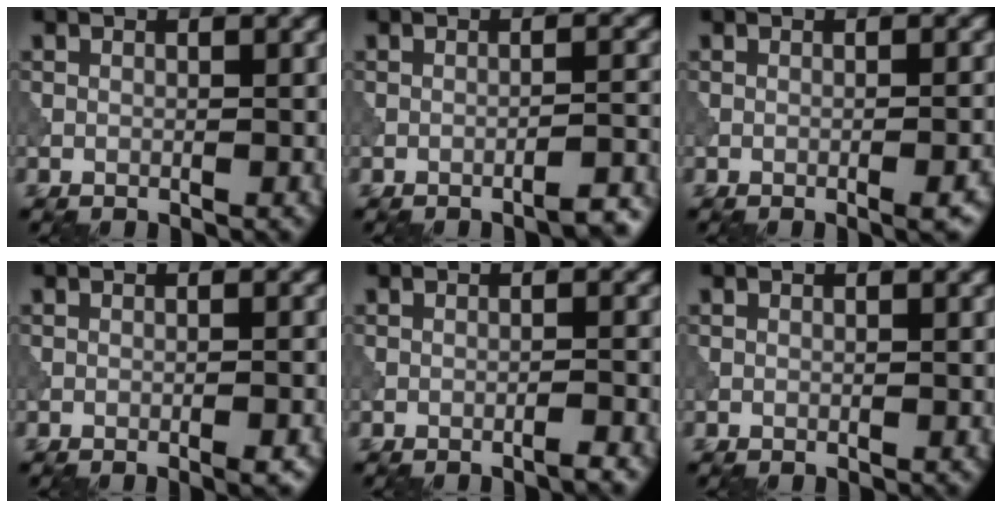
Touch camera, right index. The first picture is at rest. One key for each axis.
{"total": 2.9, "fx": -2.3, "fy": 0.5, "fz": 1.7, "tx": -0.015, "ty": 0.011, "tz": -0.039}
{"total": 2.4, "fx": -1.1, "fy": 0.6, "fz": 2.0, "tx": -0.025, "ty": 0.002, "tz": -0.016}
{"total": 1.6, "fx": -0.9, "fy": 0.3, "fz": 1.3, "tx": -0.015, "ty": 0.002, "tz": -0.015}
{"total": 1.2, "fx": -0.8, "fy": 0.0, "fz": 0.8, "tx": -0.009, "ty": 0.005, "tz": -0.021}
{"total": 0.0}